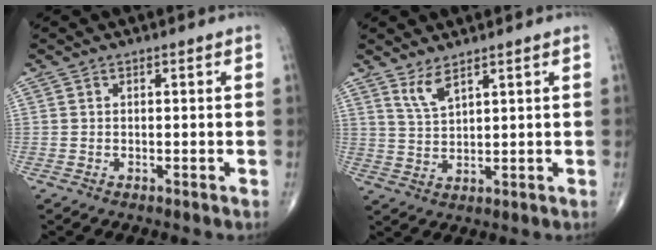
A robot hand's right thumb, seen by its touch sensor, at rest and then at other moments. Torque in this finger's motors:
{"motor_torque": [-0.12, 0.18, 0.44, 0.42, 0.02]}